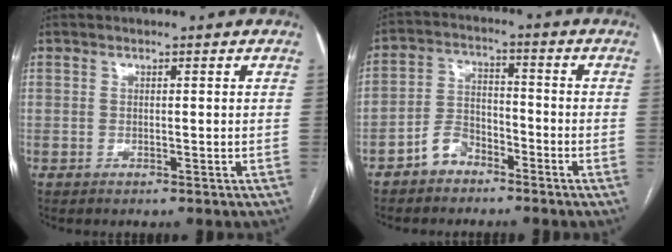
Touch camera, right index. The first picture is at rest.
{"total": 5.5, "force": [-3.7, 3.4, 2.2], "torque": [-0.049, 0.015, -0.071]}